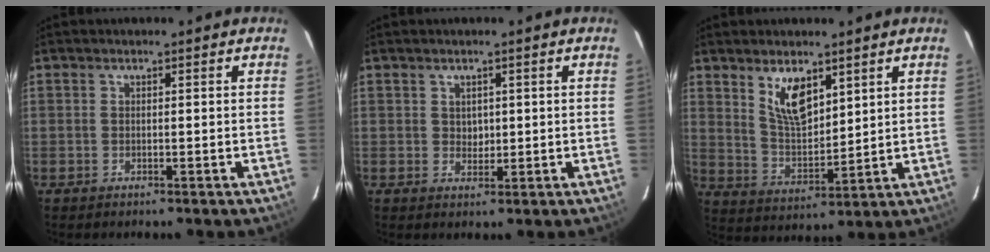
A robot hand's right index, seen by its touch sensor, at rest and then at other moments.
{"total": 2.0, "force": [0.5, 1.8, 0.7], "torque": [-0.007, 0.003, 0.012]}
{"total": 8.6, "force": [5.0, 3.7, 6.0], "torque": [-0.107, -0.003, 0.105]}